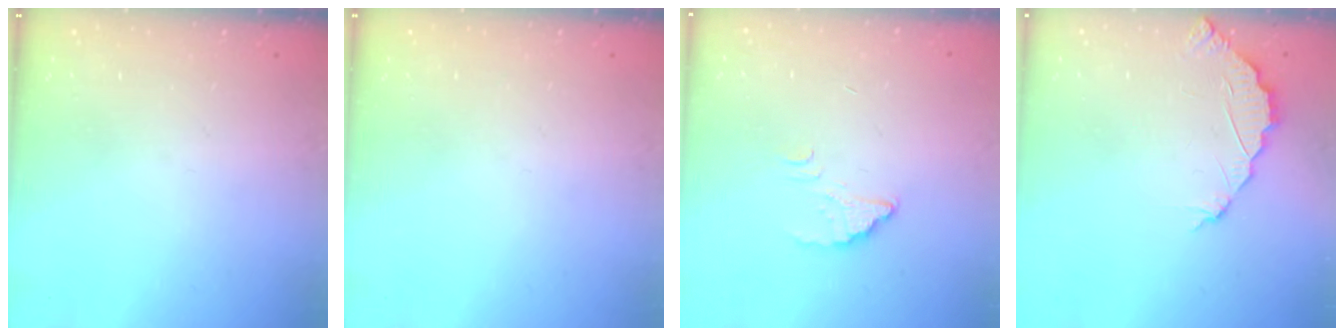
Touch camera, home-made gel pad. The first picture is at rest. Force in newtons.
{"total": 0.0}
{"total": 2.2, "press": 2.2, "slide": 0.1}
{"total": 2.4, "press": 2.4, "slide": 0.2}